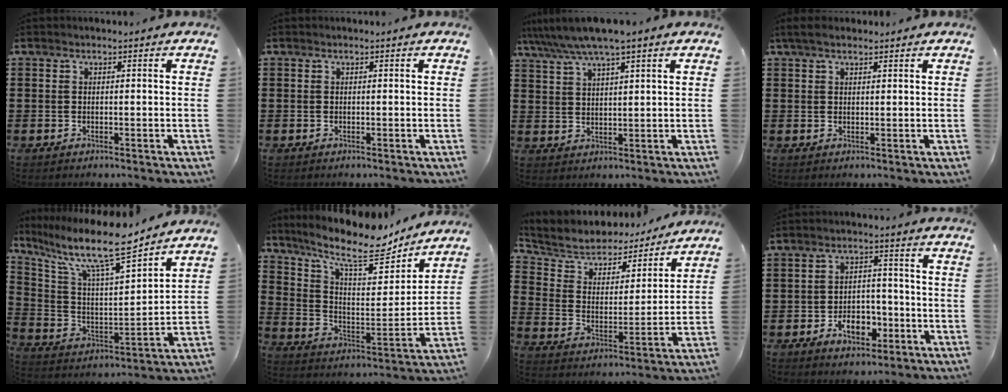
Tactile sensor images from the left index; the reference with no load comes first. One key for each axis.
{"total": 0.0}
{"total": 5.7, "fx": 4.5, "fy": 0.1, "fz": 3.5, "tx": -0.079, "ty": -0.012, "tz": 0.078}
{"total": 2.4, "fx": 1.6, "fy": 0.9, "fz": 1.5, "tx": -0.033, "ty": 0.006, "tz": 0.030}
{"total": 12.3, "fx": 10.0, "fy": 1.8, "fz": 6.9, "tx": -0.163, "ty": -0.063, "tz": 0.166}
{"total": 11.4, "fx": 9.0, "fy": 3.1, "fz": 6.2, "tx": -0.144, "ty": -0.049, "tz": 0.151}
{"total": 5.6, "fx": 4.9, "fy": 2.5, "fz": 1.1, "tx": -0.058, "ty": -0.034, "tz": 0.079}
{"total": 6.2, "fx": -3.1, "fy": 3.6, "fz": 4.0, "tx": -0.049, "ty": 0.008, "tz": -0.057}